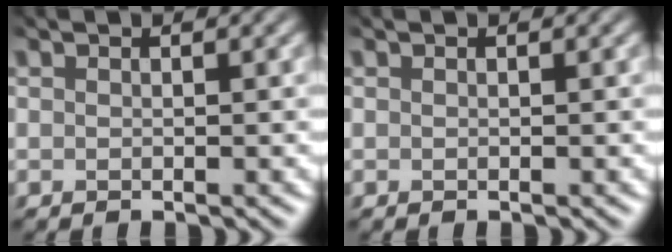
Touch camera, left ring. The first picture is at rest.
{"total": 0.0}